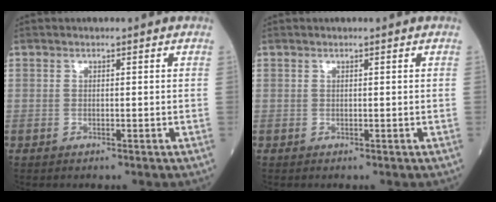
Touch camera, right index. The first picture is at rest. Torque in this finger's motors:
{"motor_torque": [-0.12, -0.02, -0.04, 0.00]}